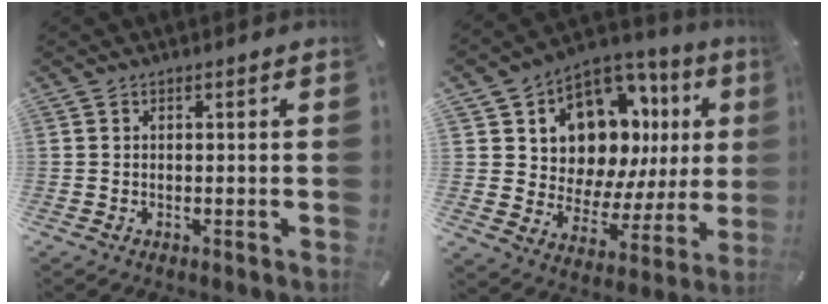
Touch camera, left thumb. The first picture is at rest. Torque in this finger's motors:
{"motor_torque": [2.66, 2.34, 0.61, -0.06, 0.19]}